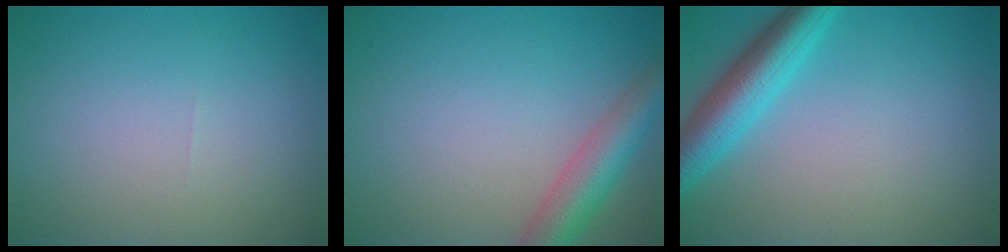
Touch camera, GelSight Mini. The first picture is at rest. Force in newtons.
{"total": 4.7, "press": 4.7, "slide": 0.1}
{"total": 5.3, "press": 5.3, "slide": 0.2}